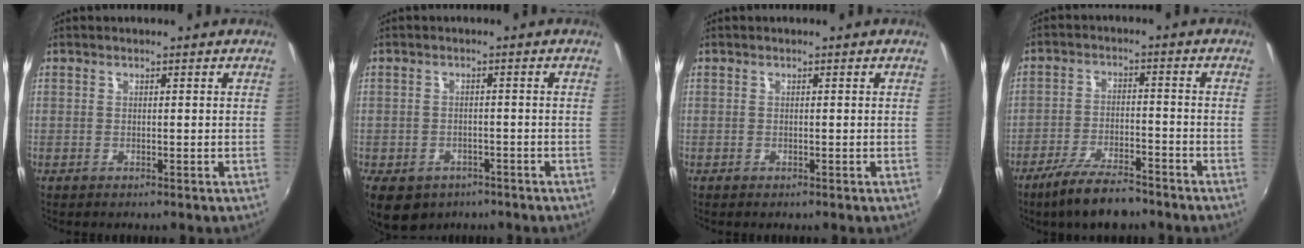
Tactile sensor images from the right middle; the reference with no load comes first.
{"total": 10.0, "force": [-6.0, 6.6, 4.6], "torque": [-0.115, -0.023, -0.083]}
{"total": 0.0}
{"total": 9.9, "force": [-7.8, 2.5, 5.4], "torque": [-0.121, -0.015, -0.134]}